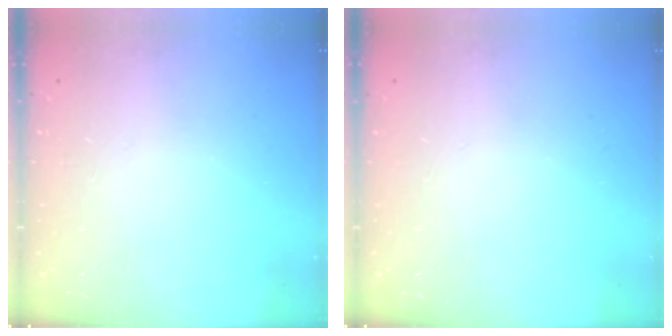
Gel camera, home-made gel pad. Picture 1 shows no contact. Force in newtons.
{"total": 0.0}